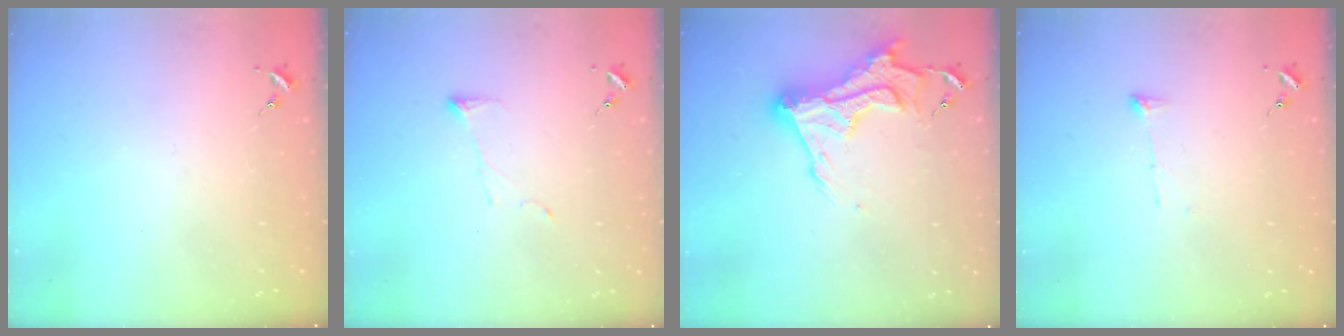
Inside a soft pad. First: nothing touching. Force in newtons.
{"total": 5.8, "press": 5.8, "slide": 0.7}
{"total": 15.9, "press": 15.8, "slide": 1.3}
{"total": 4.8, "press": 4.8, "slide": 0.2}